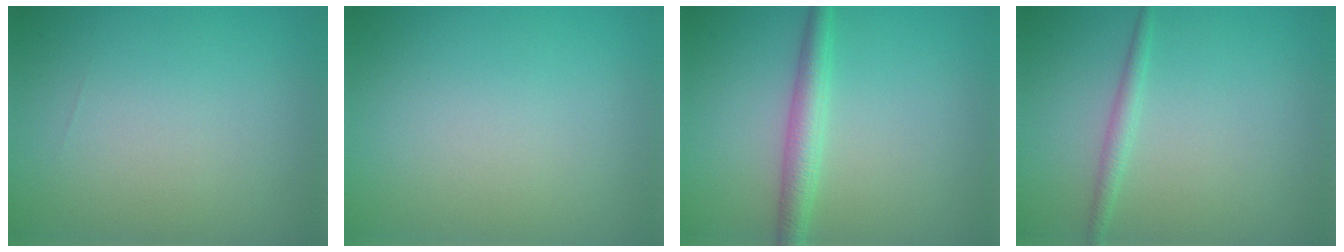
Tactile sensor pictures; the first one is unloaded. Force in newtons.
{"total": 0.0}
{"total": 2.6, "press": 2.6, "slide": 0.0}
{"total": 1.3, "press": 1.3, "slide": 0.1}